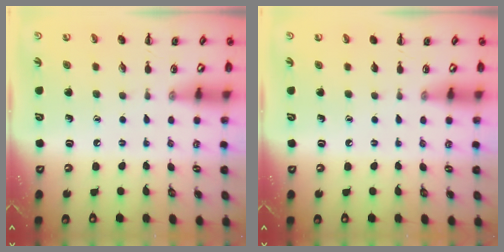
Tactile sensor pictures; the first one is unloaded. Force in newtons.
{"total": 0.0}